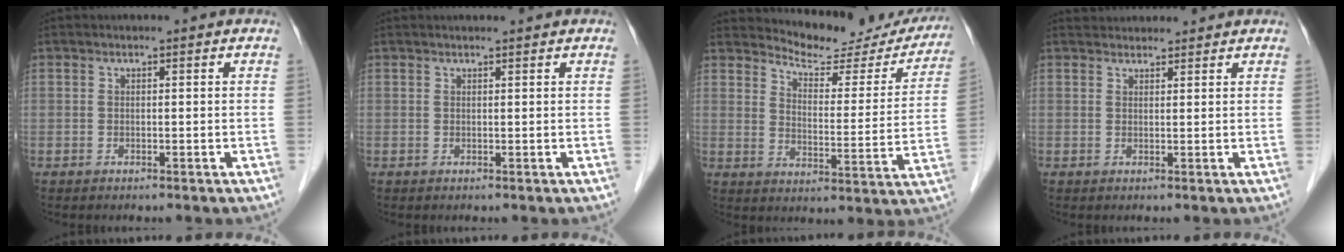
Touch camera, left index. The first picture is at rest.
{"total": 2.2, "force": [2.0, -0.1, 0.8], "torque": [-0.007, 0.015, 0.026]}
{"total": 16.2, "force": [15.5, 3.7, 3.2], "torque": [-0.030, -0.047, 0.183]}
{"total": 3.8, "force": [3.6, 0.9, 0.4], "torque": [-0.006, 0.030, 0.054]}